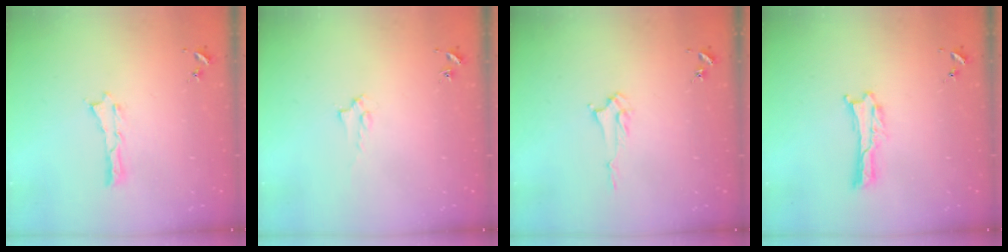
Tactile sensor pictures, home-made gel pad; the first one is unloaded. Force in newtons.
{"total": 1.4, "press": 1.4, "slide": 0.2}
{"total": 2.4, "press": 2.4, "slide": 0.3}
{"total": 0.0}